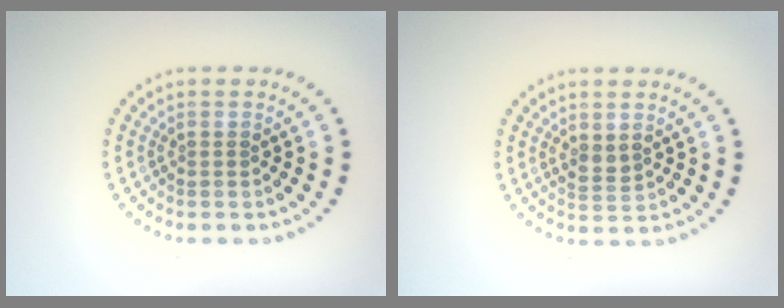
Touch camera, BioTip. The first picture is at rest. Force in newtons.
{"total": 1.3, "press": 1.2, "slide": 0.5}